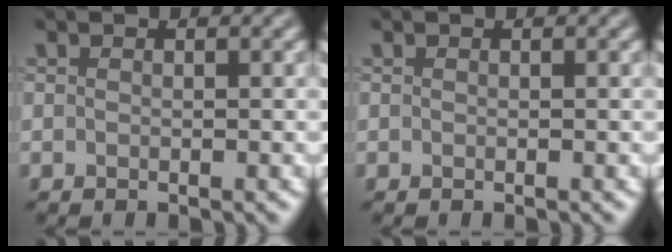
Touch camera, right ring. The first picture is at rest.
{"total": 0.0}